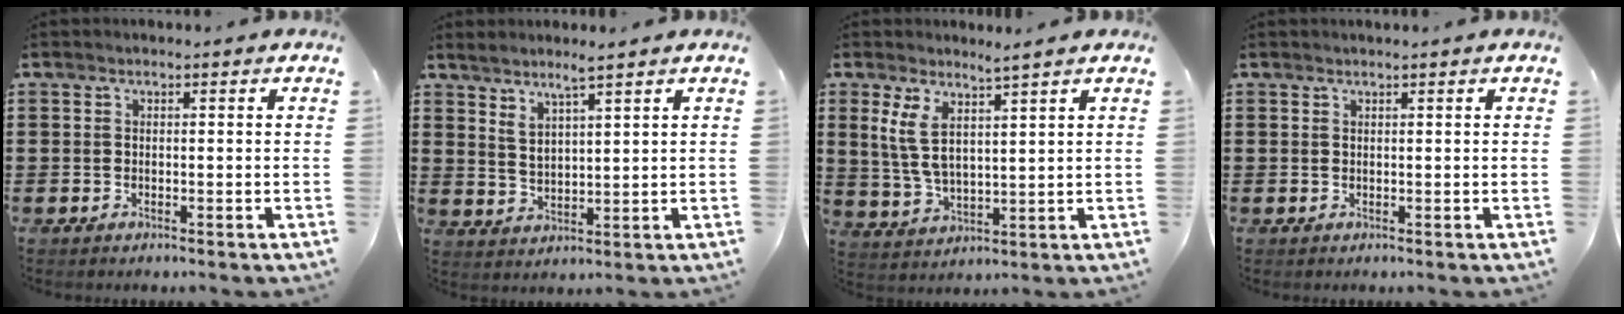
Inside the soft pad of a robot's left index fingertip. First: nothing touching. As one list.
[{"total": 3.3, "force": [2.7, -0.1, 1.9], "torque": [-0.042, -0.002, 0.048]}, {"total": 5.6, "force": [3.2, 1.3, 4.4], "torque": [-0.110, -0.011, 0.054]}, {"total": 0.5, "force": [0.4, -0.1, 0.4], "torque": [-0.007, -0.002, 0.007]}]